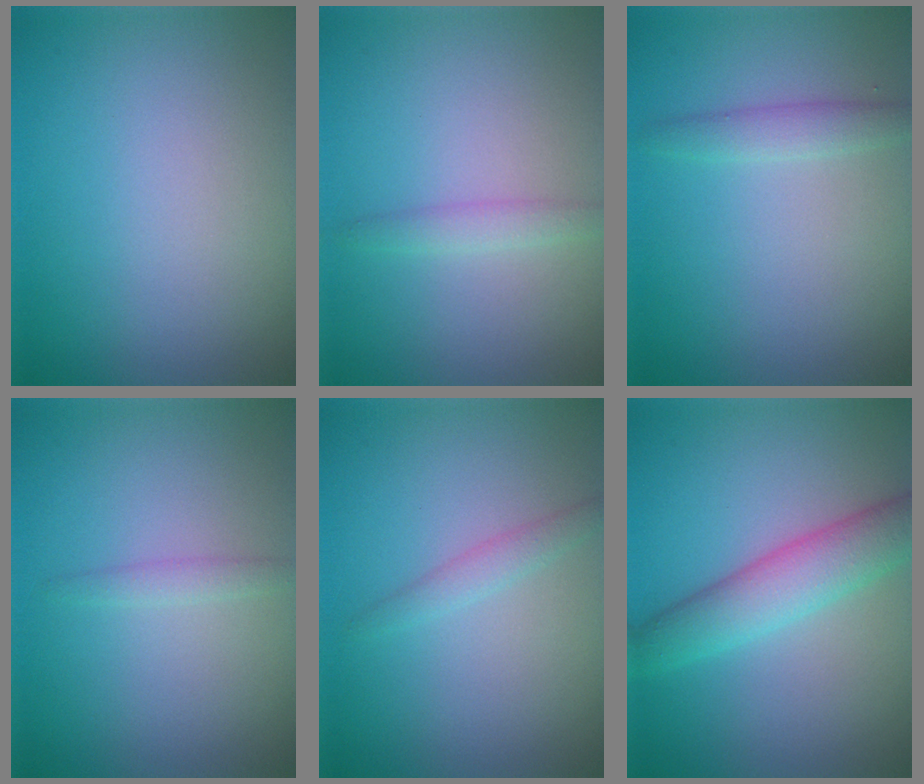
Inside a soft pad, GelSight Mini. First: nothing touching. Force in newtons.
{"total": 1.3, "press": 1.3, "slide": 0.1}
{"total": 1.7, "press": 1.7, "slide": 0.1}
{"total": 1.0, "press": 0.9, "slide": 0.2}
{"total": 1.2, "press": 1.2, "slide": 0.1}
{"total": 4.6, "press": 4.6, "slide": 0.1}